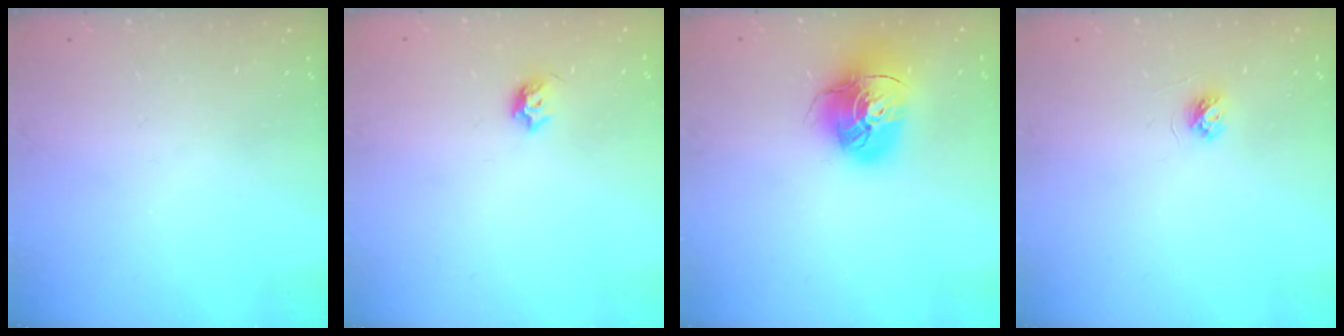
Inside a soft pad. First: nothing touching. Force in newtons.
{"total": 5.2, "press": 5.1, "slide": 1.0}
{"total": 14.4, "press": 14.3, "slide": 1.8}
{"total": 3.7, "press": 3.6, "slide": 0.4}